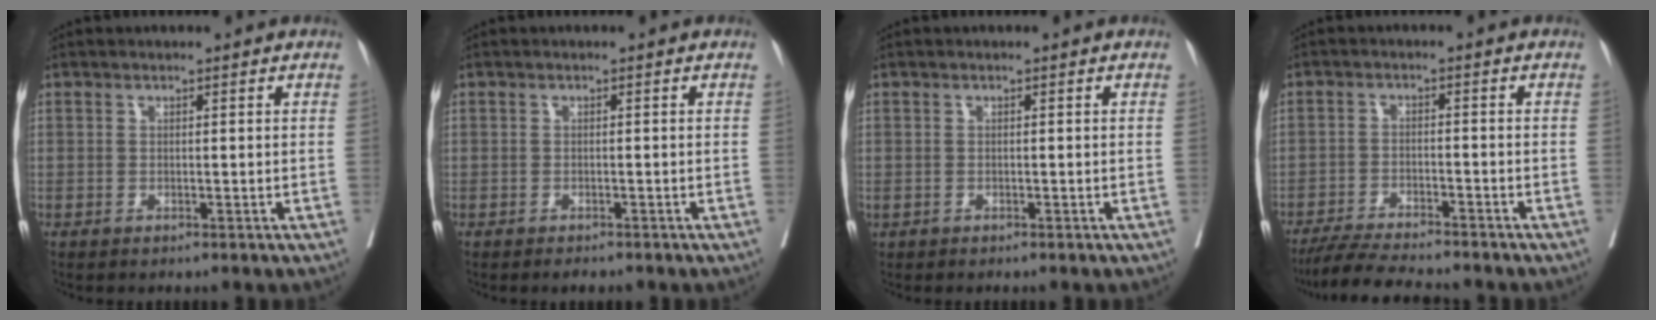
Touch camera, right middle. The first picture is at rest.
{"total": 1.3, "force": [-1.1, 0.5, 0.4], "torque": [-0.006, -0.002, -0.014]}
{"total": 0.0}
{"total": 9.2, "force": [-8.3, 0.5, 3.9], "torque": [-0.060, -0.020, -0.136]}